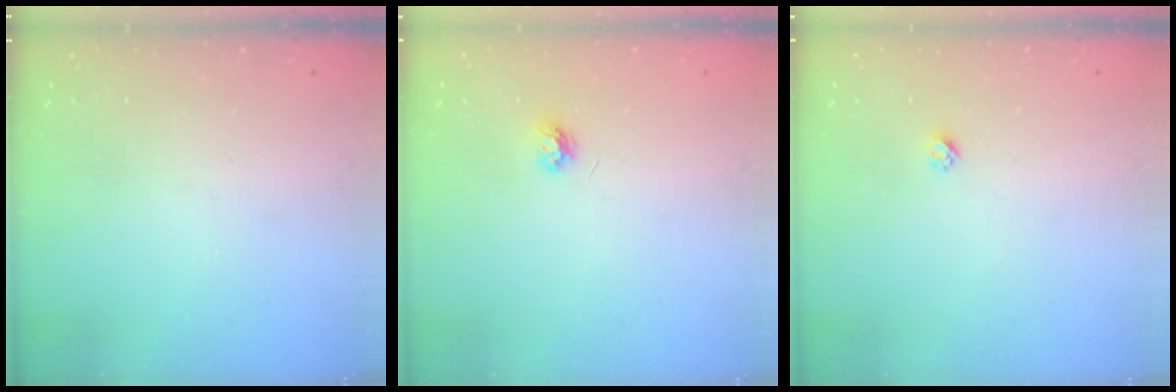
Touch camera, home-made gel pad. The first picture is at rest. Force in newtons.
{"total": 3.8, "press": 3.8, "slide": 0.5}
{"total": 2.3, "press": 2.3, "slide": 0.2}